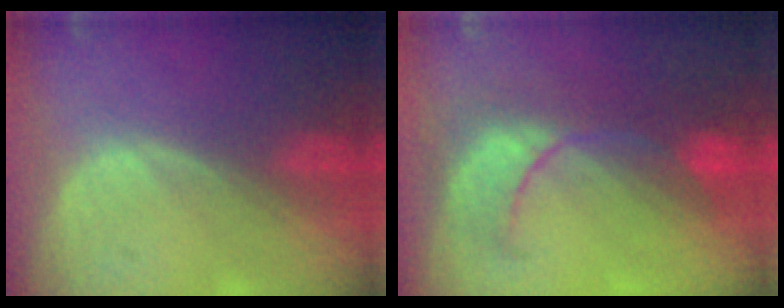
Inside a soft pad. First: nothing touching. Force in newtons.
{"total": 7.9, "press": 7.7, "slide": 1.6}